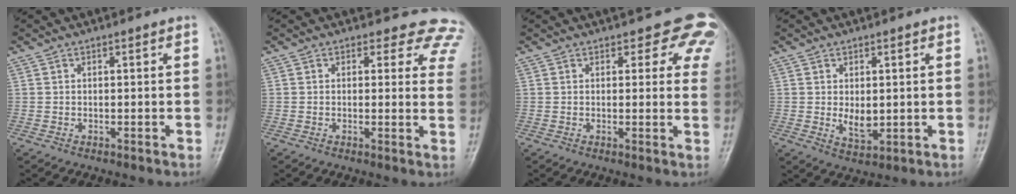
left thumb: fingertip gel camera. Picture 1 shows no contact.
{"total": 9.7, "force": [8.4, 4.5, 1.4], "torque": [0.042, -0.041, 0.052]}
{"total": 8.4, "force": [6.1, 4.0, 4.2], "torque": [0.001, -0.022, 0.048]}
{"total": 4.6, "force": [0.1, 2.8, 3.7], "torque": [-0.048, -0.012, 0.010]}